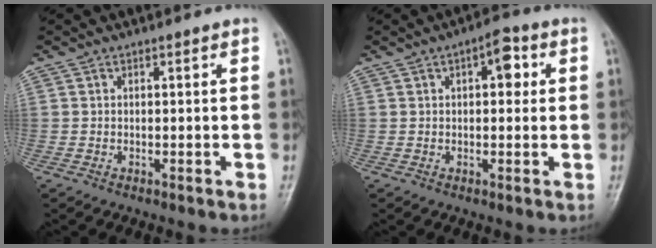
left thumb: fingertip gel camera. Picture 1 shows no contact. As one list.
[{"total": 5.0, "force": [1.3, 2.5, 4.1], "torque": [-0.039, 0.005, 0.009]}]